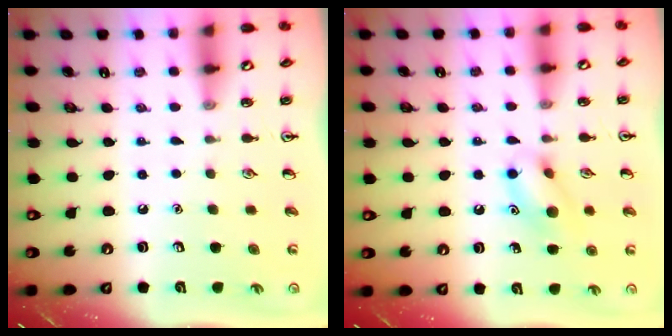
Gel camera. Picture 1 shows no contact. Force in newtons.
{"total": 11.0, "press": 11.0, "slide": 0.6}